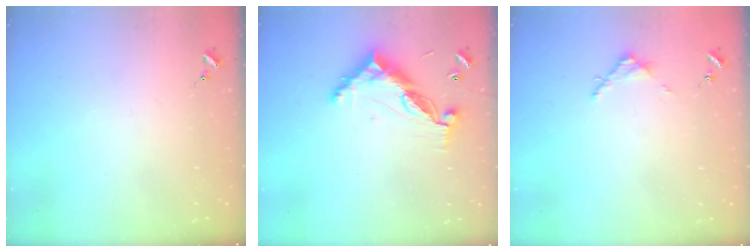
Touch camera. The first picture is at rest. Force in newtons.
{"total": 11.5, "press": 11.4, "slide": 1.0}
{"total": 3.1, "press": 3.1, "slide": 0.4}